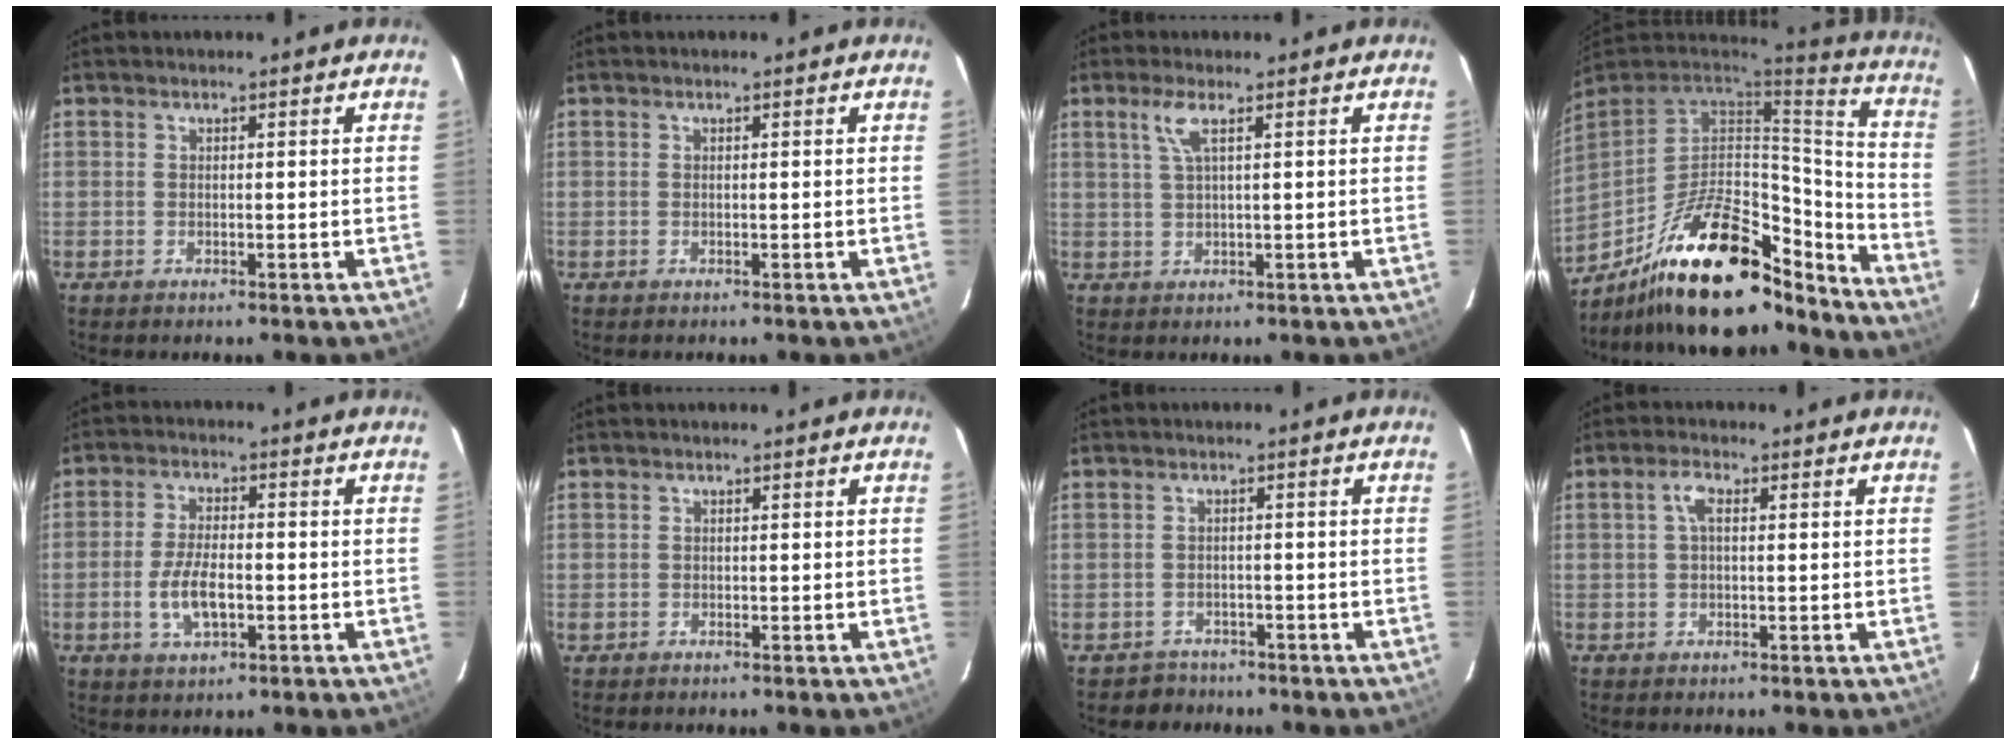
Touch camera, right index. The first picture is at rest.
{"total": 0.0}
{"total": 3.1, "force": [1.5, 0.1, 2.8], "torque": [-0.059, 0.003, 0.033]}
{"total": 28.3, "force": [-20.1, 10.6, 16.9], "torque": [-0.287, 0.014, -0.303]}
{"total": 7.0, "force": [-2.0, 3.0, 6.0], "torque": [-0.123, -0.003, -0.035]}
{"total": 0.6, "force": [-0.2, 0.6, -0.1], "torque": [0.000, 0.002, -0.001]}
{"total": 3.1, "force": [-2.0, 2.2, -0.7], "torque": [0.009, 0.019, -0.031]}
{"total": 2.6, "force": [0.5, 1.0, 2.3], "torque": [-0.049, 0.009, 0.009]}